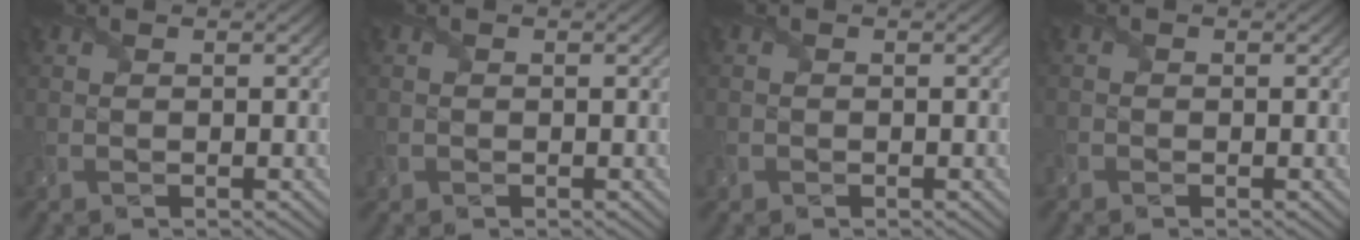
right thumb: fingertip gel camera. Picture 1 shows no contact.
{"total": 1.0, "force": [-0.3, 0.9, 0.0], "torque": [0.004, -0.004, -0.009]}
{"total": 1.0, "force": [-0.5, 0.9, 0.0], "torque": [0.002, -0.005, -0.012]}
{"total": 1.1, "force": [-0.8, 0.8, 0.1], "torque": [-0.004, -0.004, -0.019]}